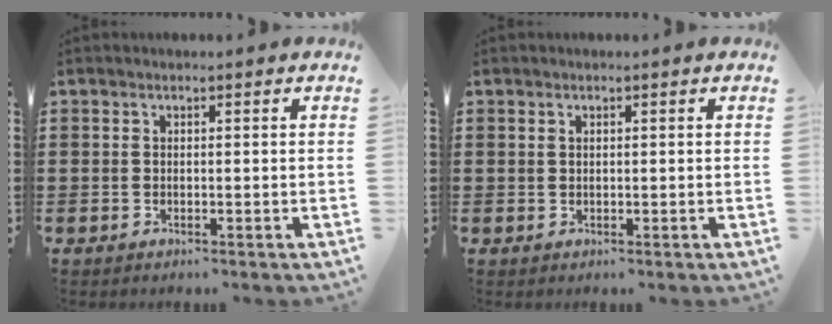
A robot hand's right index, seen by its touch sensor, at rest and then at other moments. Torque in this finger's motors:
{"motor_torque": [-0.12, -0.13, 0.00, 0.00]}